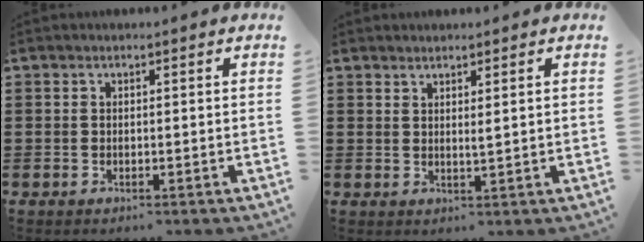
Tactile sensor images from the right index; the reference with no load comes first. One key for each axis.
{"total": 1.6, "fx": 1.3, "fy": -0.5, "fz": 0.8, "tx": -0.017, "ty": -0.002, "tz": 0.024}